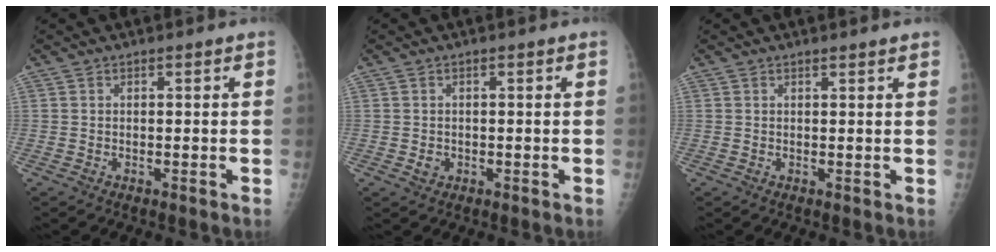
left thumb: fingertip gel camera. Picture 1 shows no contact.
{"total": 1.4, "force": [-0.3, 1.2, 0.6], "torque": [-0.005, 0.002, -0.002]}
{"total": 1.6, "force": [1.4, 0.1, 0.8], "torque": [-0.005, 0.000, 0.017]}